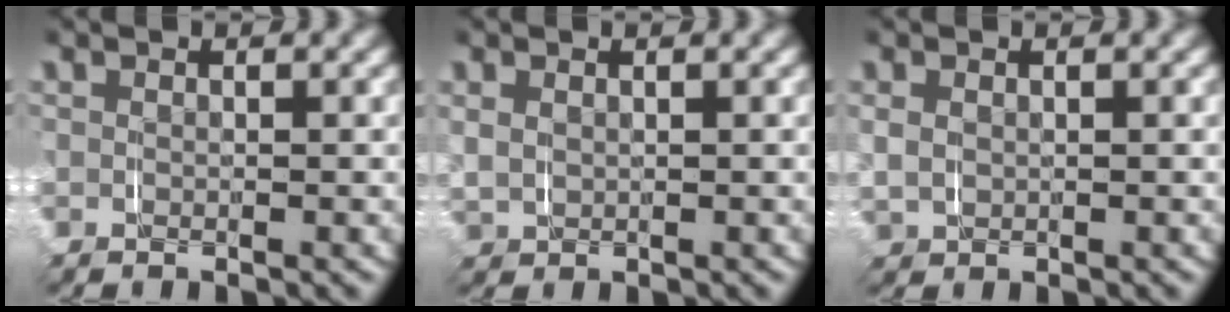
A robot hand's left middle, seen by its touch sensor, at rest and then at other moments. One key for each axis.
{"total": 2.0, "fx": 0.8, "fy": 1.7, "fz": 0.9, "tx": -0.035, "ty": -0.006, "tz": 0.021}
{"total": 2.5, "fx": 0.5, "fy": 2.2, "fz": 1.2, "tx": -0.043, "ty": -0.005, "tz": 0.015}